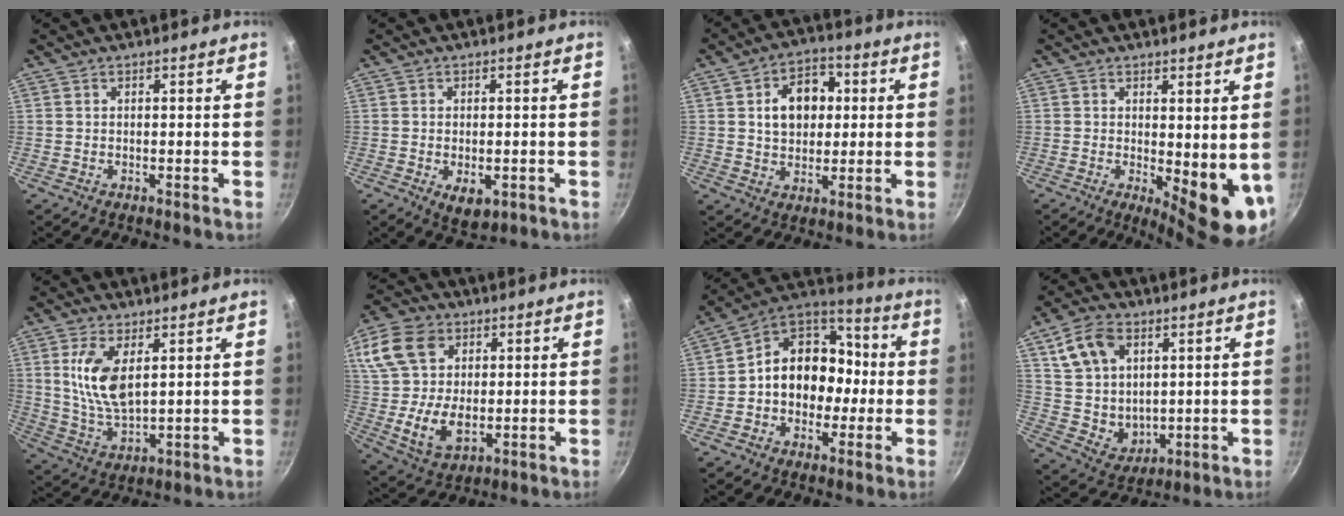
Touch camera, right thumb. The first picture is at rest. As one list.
[{"total": 5.1, "force": [-1.4, 2.8, 3.9], "torque": [-0.051, -0.006, -0.014]}, {"total": 10.6, "force": [1.9, 7.9, 6.8], "torque": [-0.069, 0.011, 0.024]}, {"total": 9.5, "force": [0.4, 3.7, 8.7], "torque": [-0.094, -0.019, 0.014]}, {"total": 10.1, "force": [2.9, 4.7, 8.4], "torque": [-0.162, -0.021, 0.065]}, {"total": 18.4, "force": [4.3, 13.5, 11.7], "torque": [-0.224, -0.009, 0.080]}, {"total": 14.9, "force": [-1.5, 12.1, 8.6], "torque": [-0.078, 0.052, -0.042]}, {"total": 12.7, "force": [4.5, 9.2, 7.5], "torque": [-0.112, -0.019, 0.100]}]